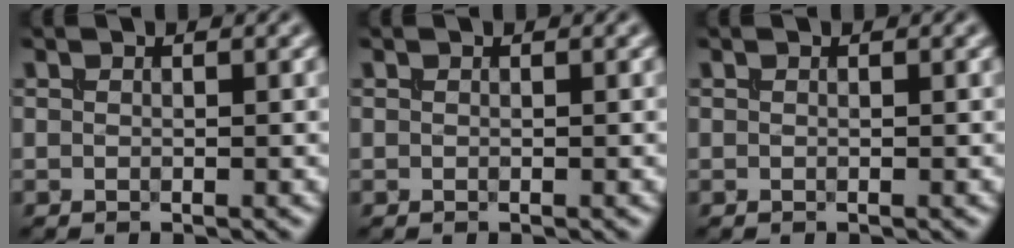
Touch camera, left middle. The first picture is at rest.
{"total": 0.0}
{"total": 0.0}